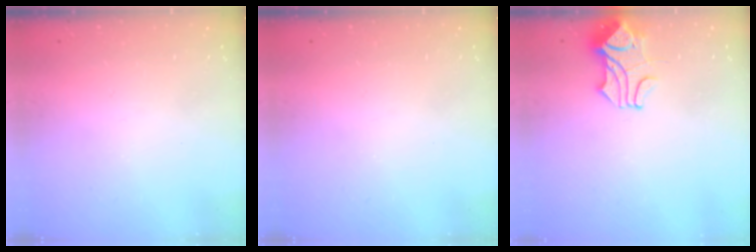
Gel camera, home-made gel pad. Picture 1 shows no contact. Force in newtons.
{"total": 0.0}
{"total": 1.5, "press": 1.2, "slide": 1.0}